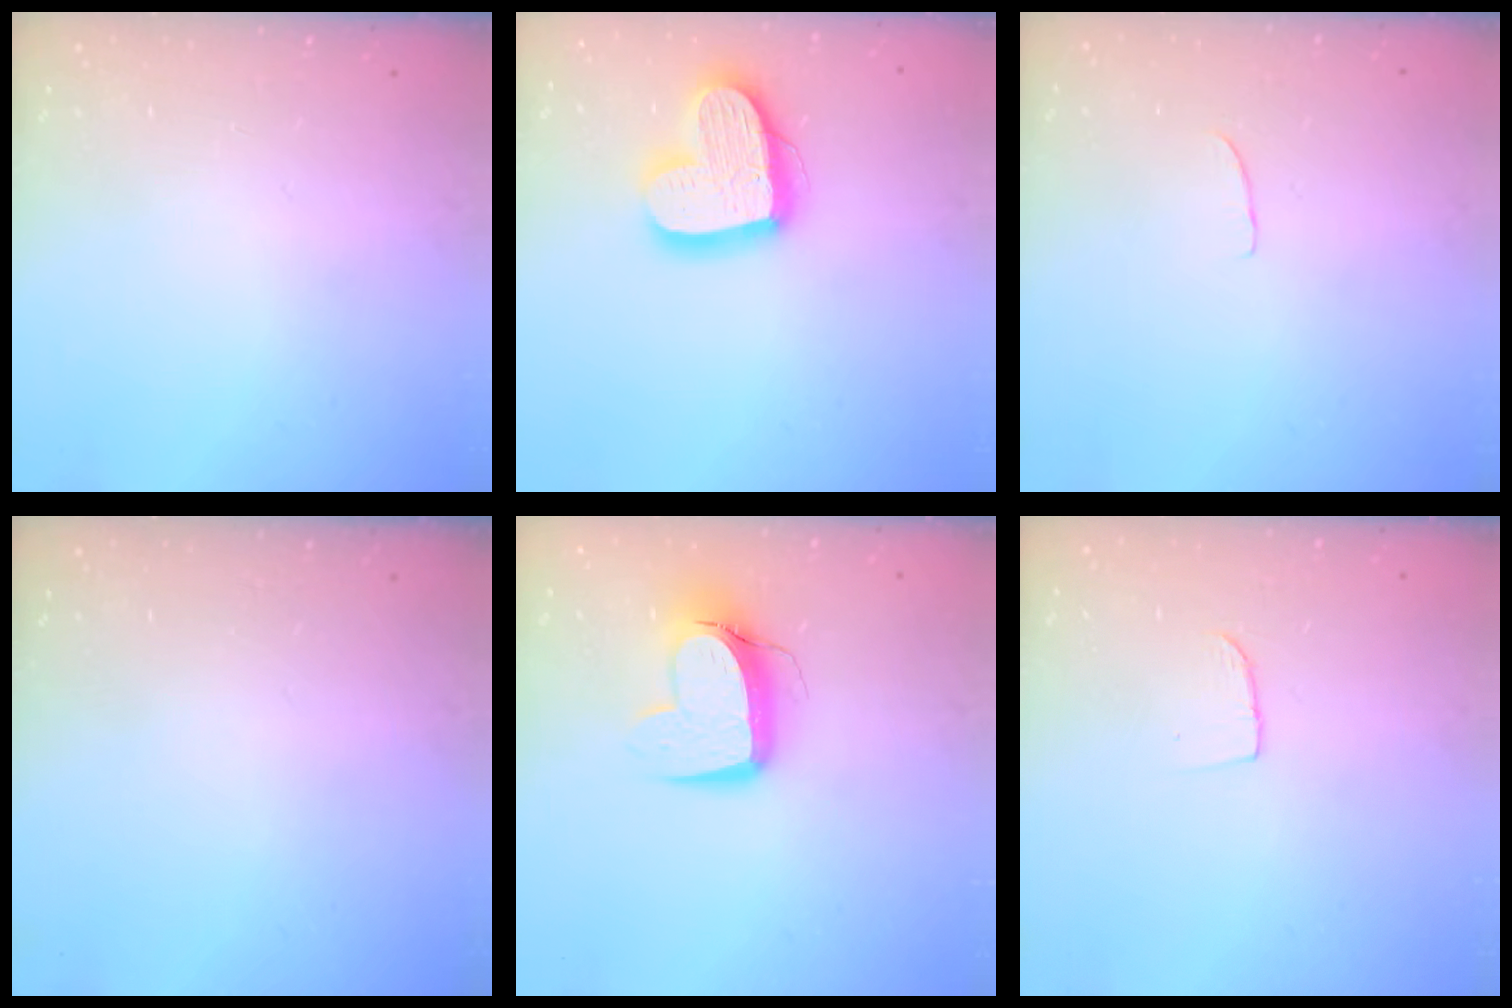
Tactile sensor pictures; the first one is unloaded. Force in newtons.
{"total": 18.1, "press": 18.0, "slide": 1.8}
{"total": 3.7, "press": 3.7, "slide": 0.3}
{"total": 0.0}
{"total": 10.8, "press": 10.7, "slide": 1.1}
{"total": 3.8, "press": 3.8, "slide": 0.4}